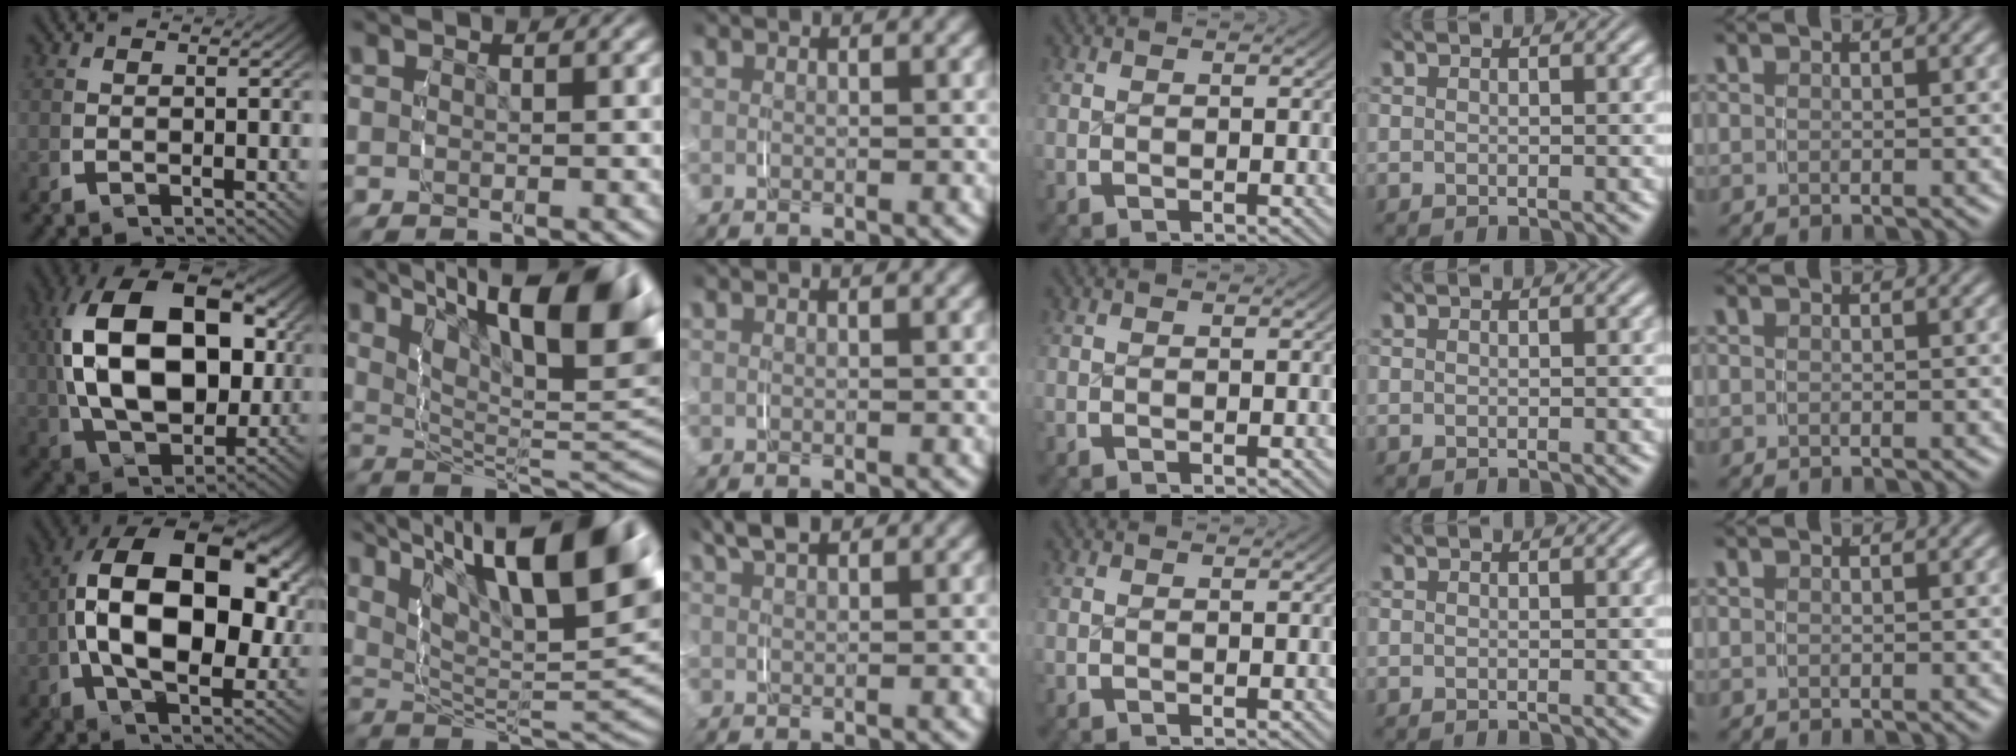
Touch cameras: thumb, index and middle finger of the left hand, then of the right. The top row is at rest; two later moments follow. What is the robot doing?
{"motion": "grasp_and_lifting", "object": "paper plate"}